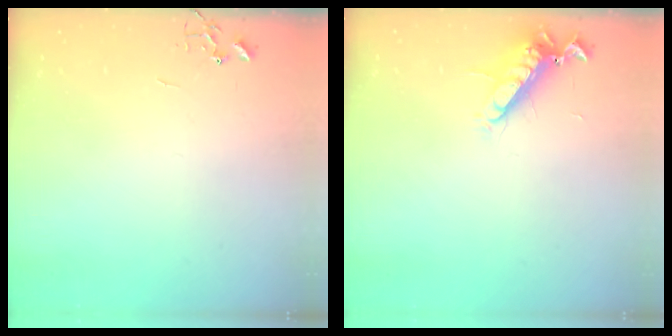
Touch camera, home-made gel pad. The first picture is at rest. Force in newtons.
{"total": 12.4, "press": 12.3, "slide": 1.5}